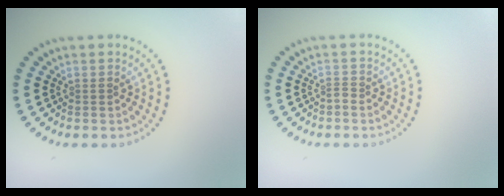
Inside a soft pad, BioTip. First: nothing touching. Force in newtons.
{"total": 0.8, "press": 0.4, "slide": 0.6}